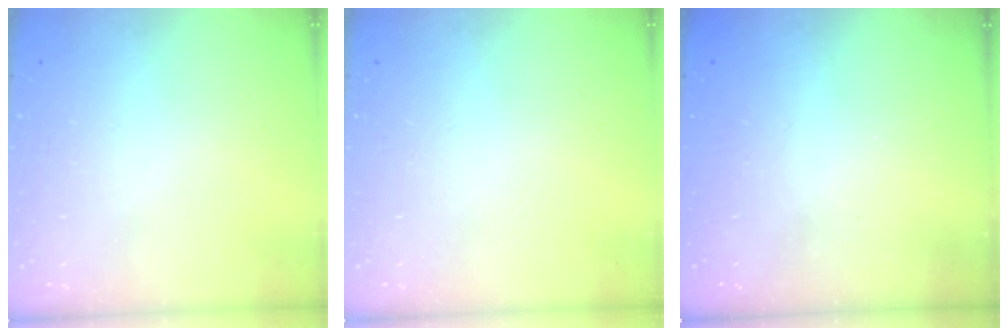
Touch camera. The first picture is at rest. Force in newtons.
{"total": 0.0}
{"total": 2.3, "press": 2.1, "slide": 1.0}